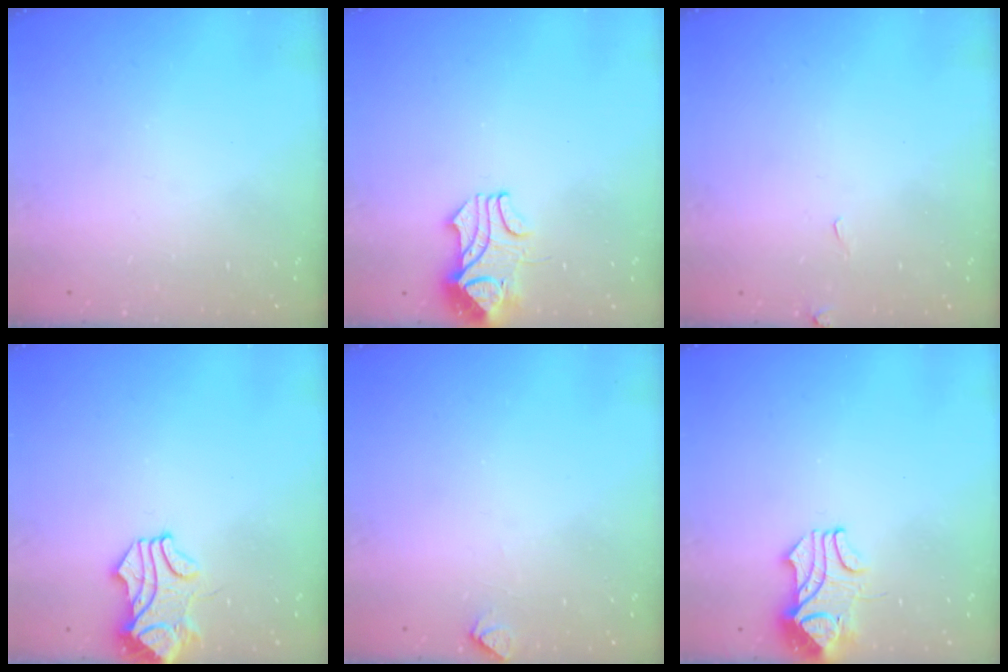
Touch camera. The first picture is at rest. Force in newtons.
{"total": 2.2, "press": 2.0, "slide": 0.9}
{"total": 5.2, "press": 5.2, "slide": 0.4}
{"total": 1.8, "press": 1.7, "slide": 0.7}
{"total": 4.5, "press": 4.5, "slide": 0.4}
{"total": 2.2, "press": 2.0, "slide": 0.9}